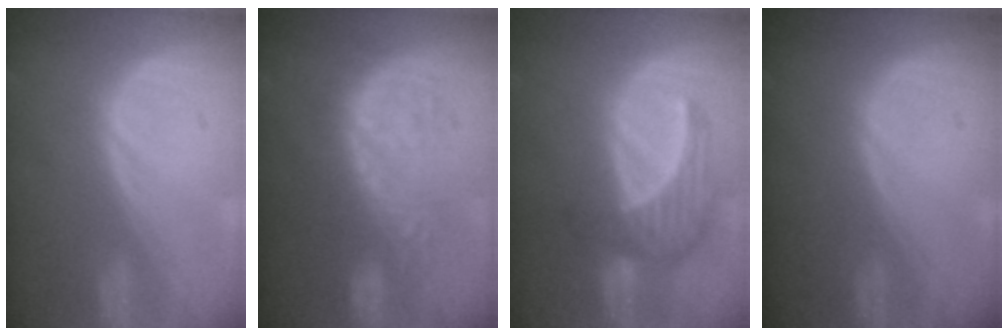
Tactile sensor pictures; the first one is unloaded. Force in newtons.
{"total": 9.0, "press": 8.7, "slide": 2.2}
{"total": 7.2, "press": 6.7, "slide": 2.8}
{"total": 0.0}